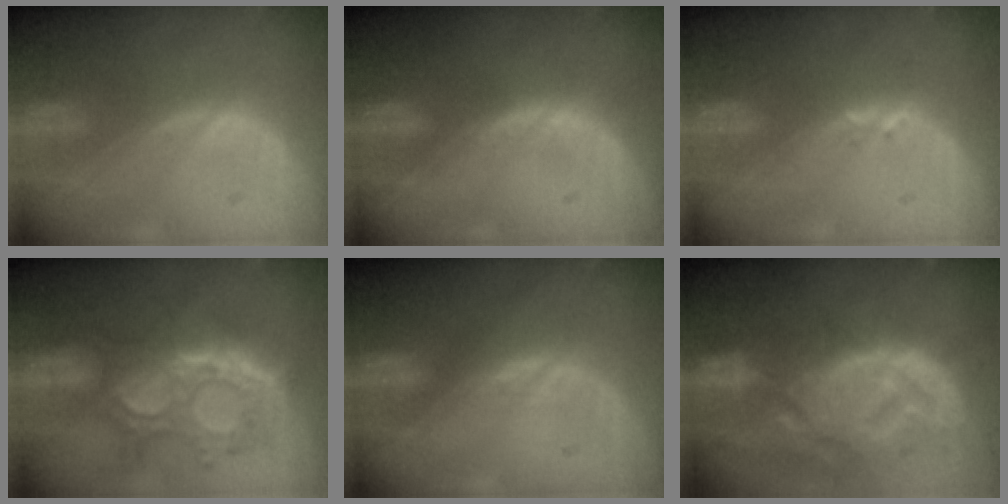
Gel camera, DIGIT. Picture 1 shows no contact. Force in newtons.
{"total": 0.8, "press": 0.7, "slide": 0.2}
{"total": 1.0, "press": 0.9, "slide": 0.5}
{"total": 10.8, "press": 10.2, "slide": 3.8}
{"total": 0.9, "press": 0.9, "slide": 0.4}
{"total": 14.0, "press": 12.1, "slide": 7.1}